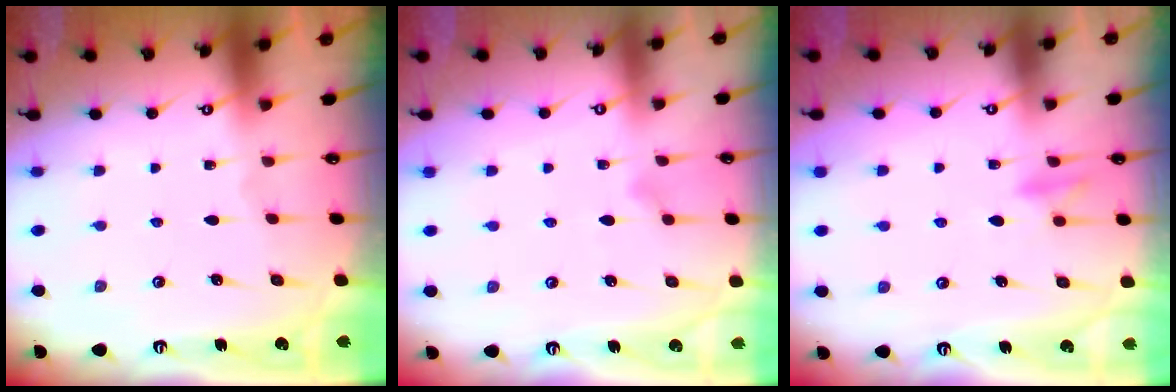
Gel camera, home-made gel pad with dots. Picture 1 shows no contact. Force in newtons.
{"total": 8.5, "press": 8.4, "slide": 0.5}
{"total": 9.3, "press": 9.2, "slide": 1.3}